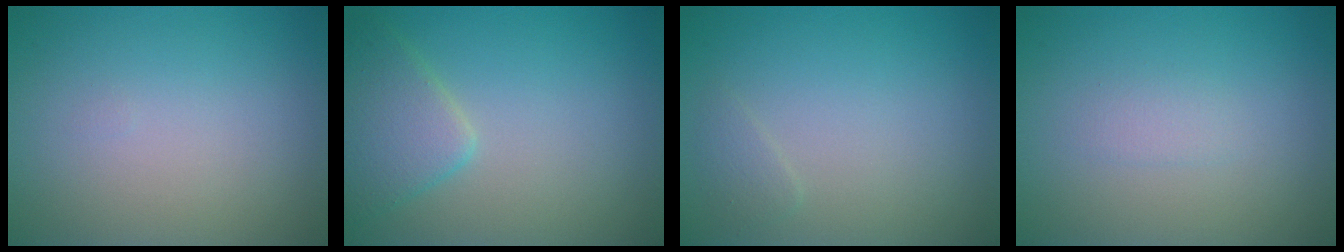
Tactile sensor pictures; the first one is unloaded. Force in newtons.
{"total": 3.6, "press": 3.6, "slide": 0.2}
{"total": 0.9, "press": 0.9, "slide": 0.0}
{"total": 0.9, "press": 0.9, "slide": 0.0}